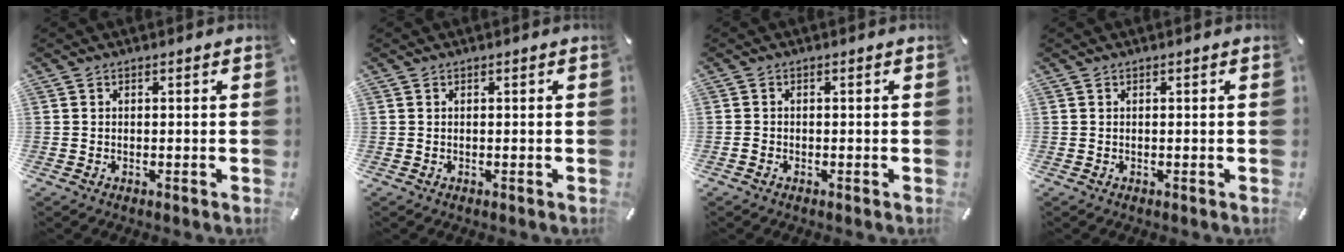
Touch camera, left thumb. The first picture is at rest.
{"total": 0.0}
{"total": 0.8, "force": [-0.5, 0.5, 0.3], "torque": [-0.006, 0.001, -0.011]}
{"total": 0.0}